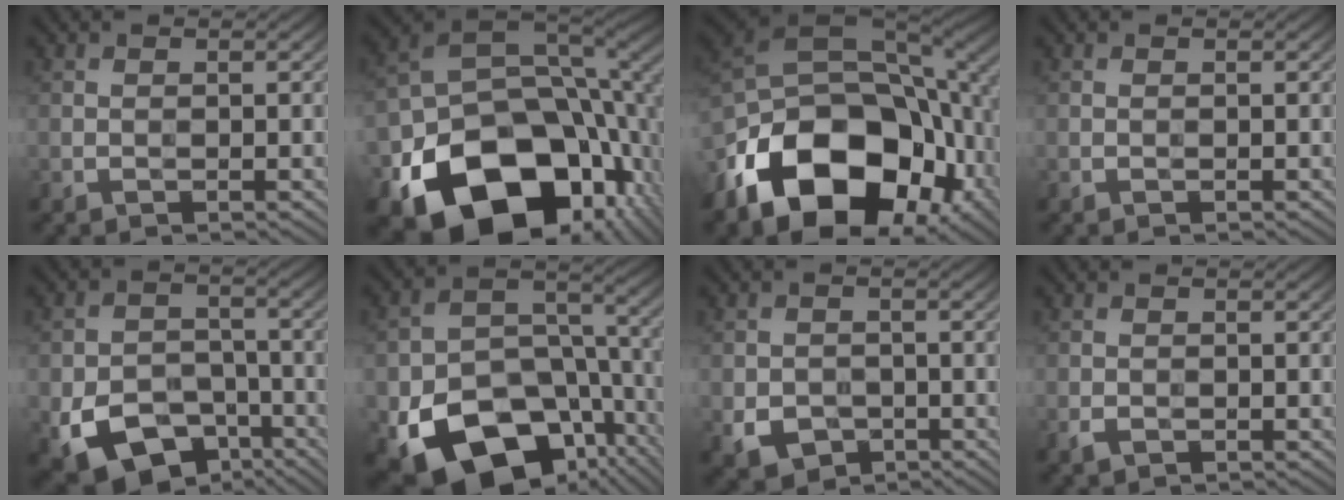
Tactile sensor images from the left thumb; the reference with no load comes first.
{"total": 21.2, "force": [-8.4, 14.2, 13.4], "torque": [-0.270, -0.055, -0.117]}
{"total": 20.6, "force": [-6.9, 13.0, 14.4], "torque": [-0.272, -0.025, -0.108]}
{"total": 0.0}
{"total": 11.5, "force": [-6.0, 7.6, 6.2], "torque": [-0.126, -0.028, -0.107]}
{"total": 20.2, "force": [-9.2, 13.8, 11.5], "torque": [-0.217, -0.046, -0.117]}
{"total": 4.2, "force": [-1.9, 3.2, 1.9], "torque": [-0.040, -0.014, -0.035]}
{"total": 1.1, "force": [-0.6, 0.7, 0.6], "torque": [-0.012, -0.003, -0.013]}